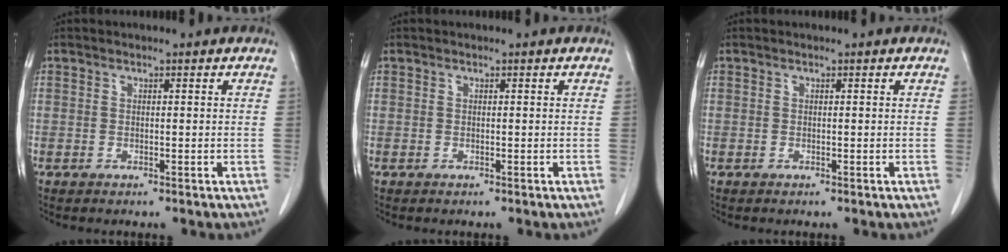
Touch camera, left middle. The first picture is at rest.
{"total": 0.0}
{"total": 0.0}